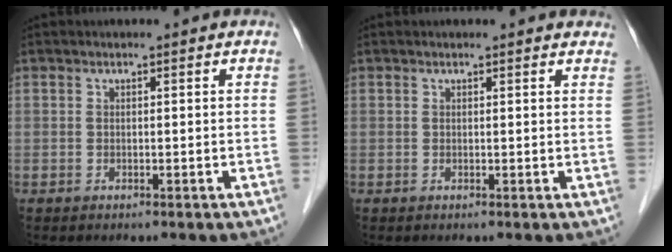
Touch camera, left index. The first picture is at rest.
{"total": 2.7, "force": [2.5, 0.7, 0.7], "torque": [-0.008, 0.000, 0.013]}